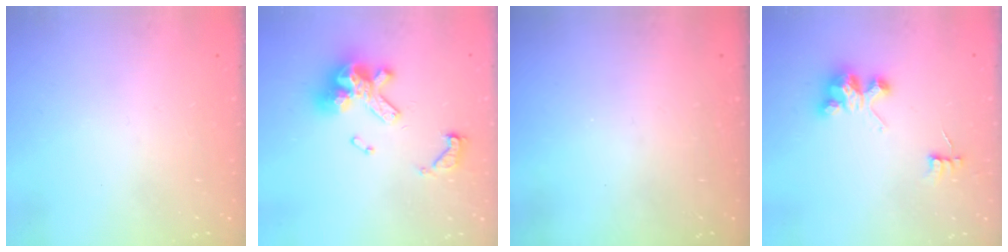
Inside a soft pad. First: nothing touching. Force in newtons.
{"total": 14.3, "press": 14.2, "slide": 1.7}
{"total": 0.0}
{"total": 3.6, "press": 3.6, "slide": 0.0}